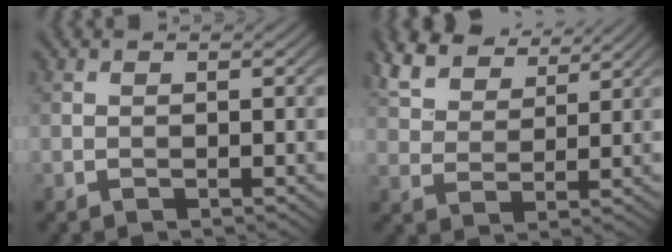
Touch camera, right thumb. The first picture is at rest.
{"total": 8.9, "force": [6.9, 3.6, 4.3], "torque": [-0.118, 0.012, 0.138]}